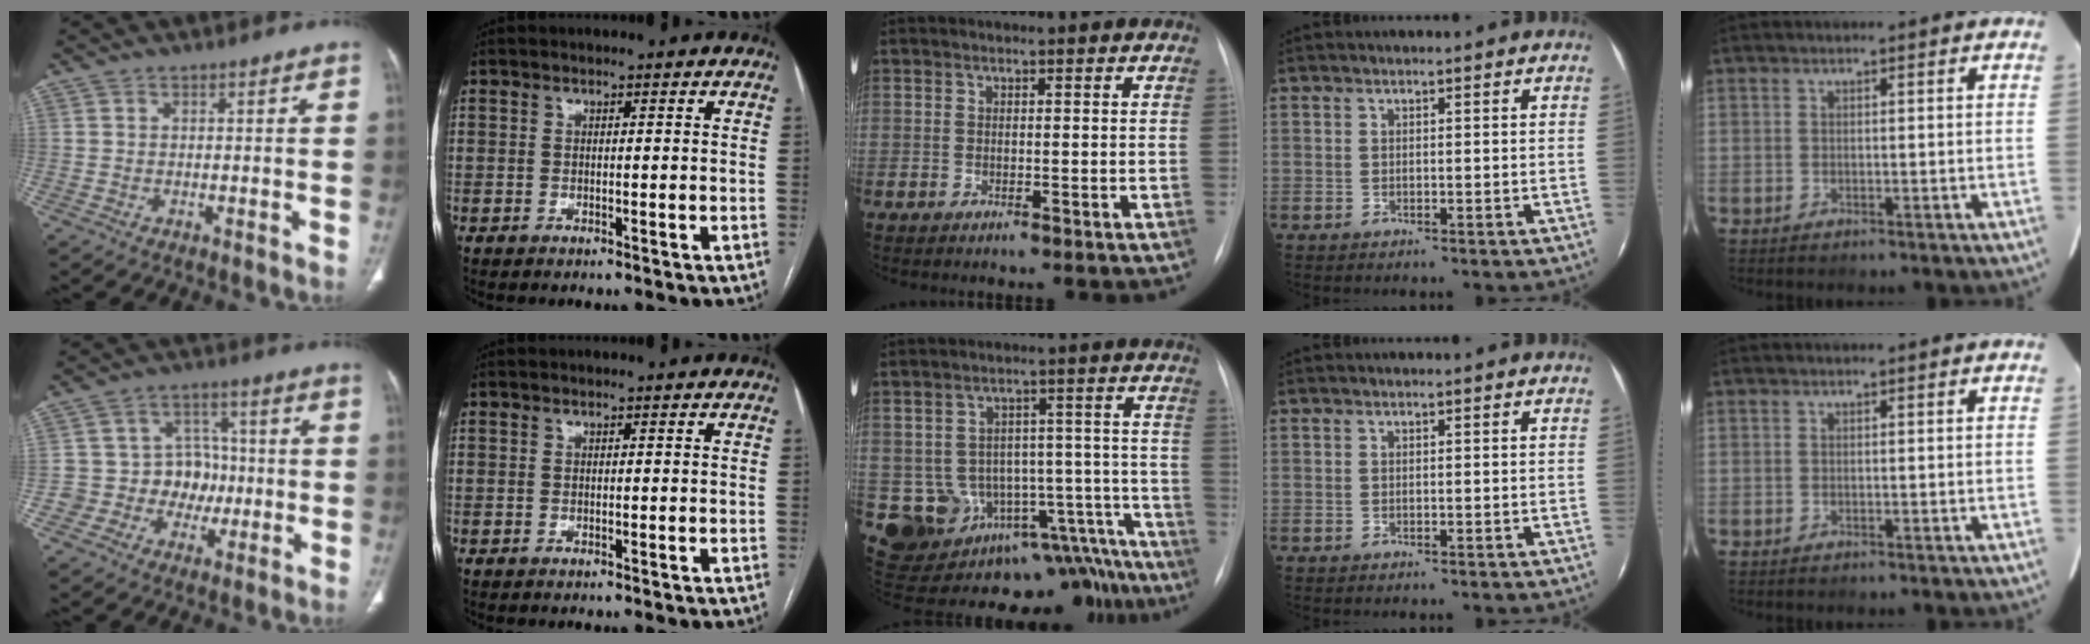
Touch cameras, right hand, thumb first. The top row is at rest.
{"thumb": {"total": 9.7, "force": [-1.7, 8.9, 3.6], "torque": [0.006, 0.033, -0.027]}, "middle": {"total": 18.0, "force": [-12.7, 10.6, 7.2], "torque": [-0.063, 0.074, -0.150]}}